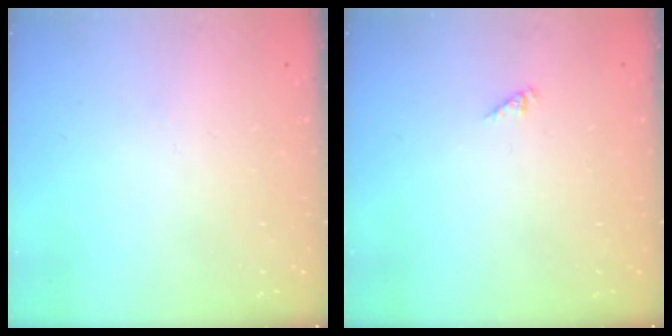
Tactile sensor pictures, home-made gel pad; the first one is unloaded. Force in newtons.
{"total": 0.0}